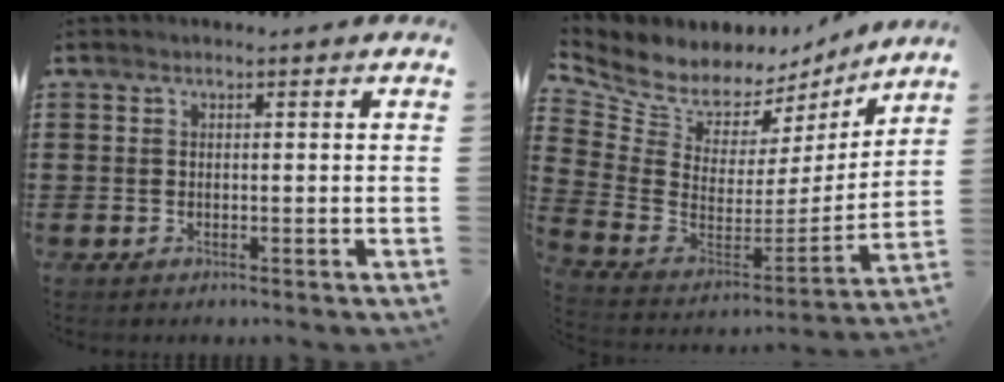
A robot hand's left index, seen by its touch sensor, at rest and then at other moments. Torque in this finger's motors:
{"motor_torque": [-0.46, -0.70, 0.00, -0.04]}